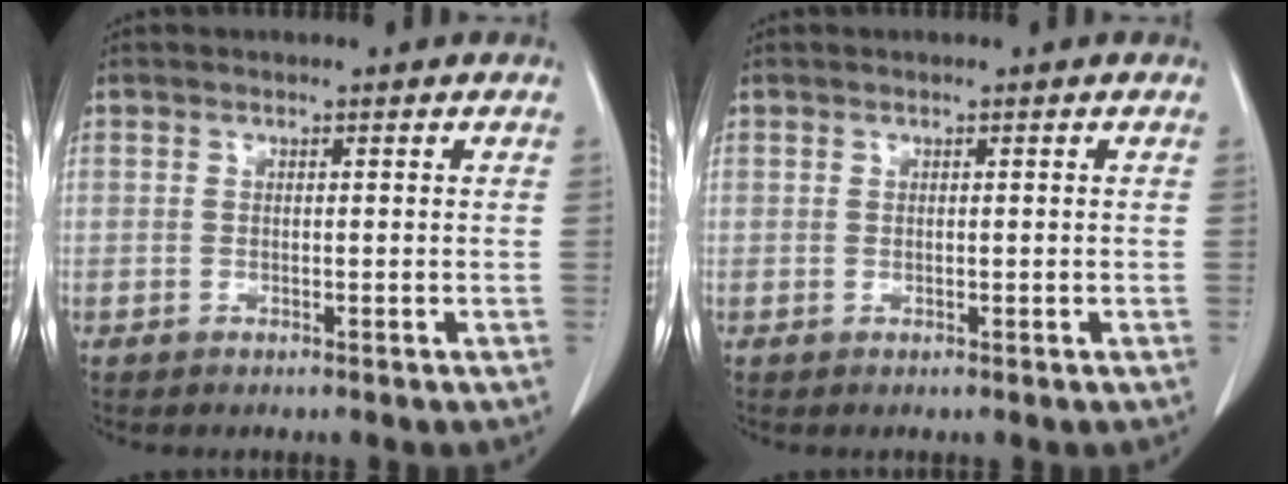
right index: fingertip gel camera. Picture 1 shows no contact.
{"total": 0.0}